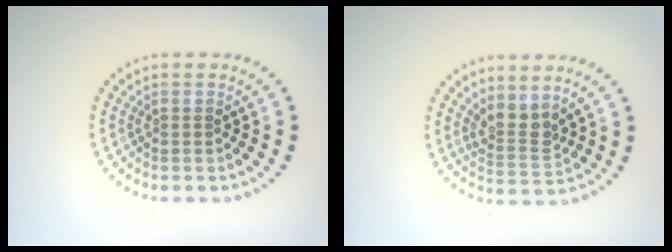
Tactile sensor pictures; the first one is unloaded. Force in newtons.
{"total": 2.6, "press": 2.0, "slide": 1.8}